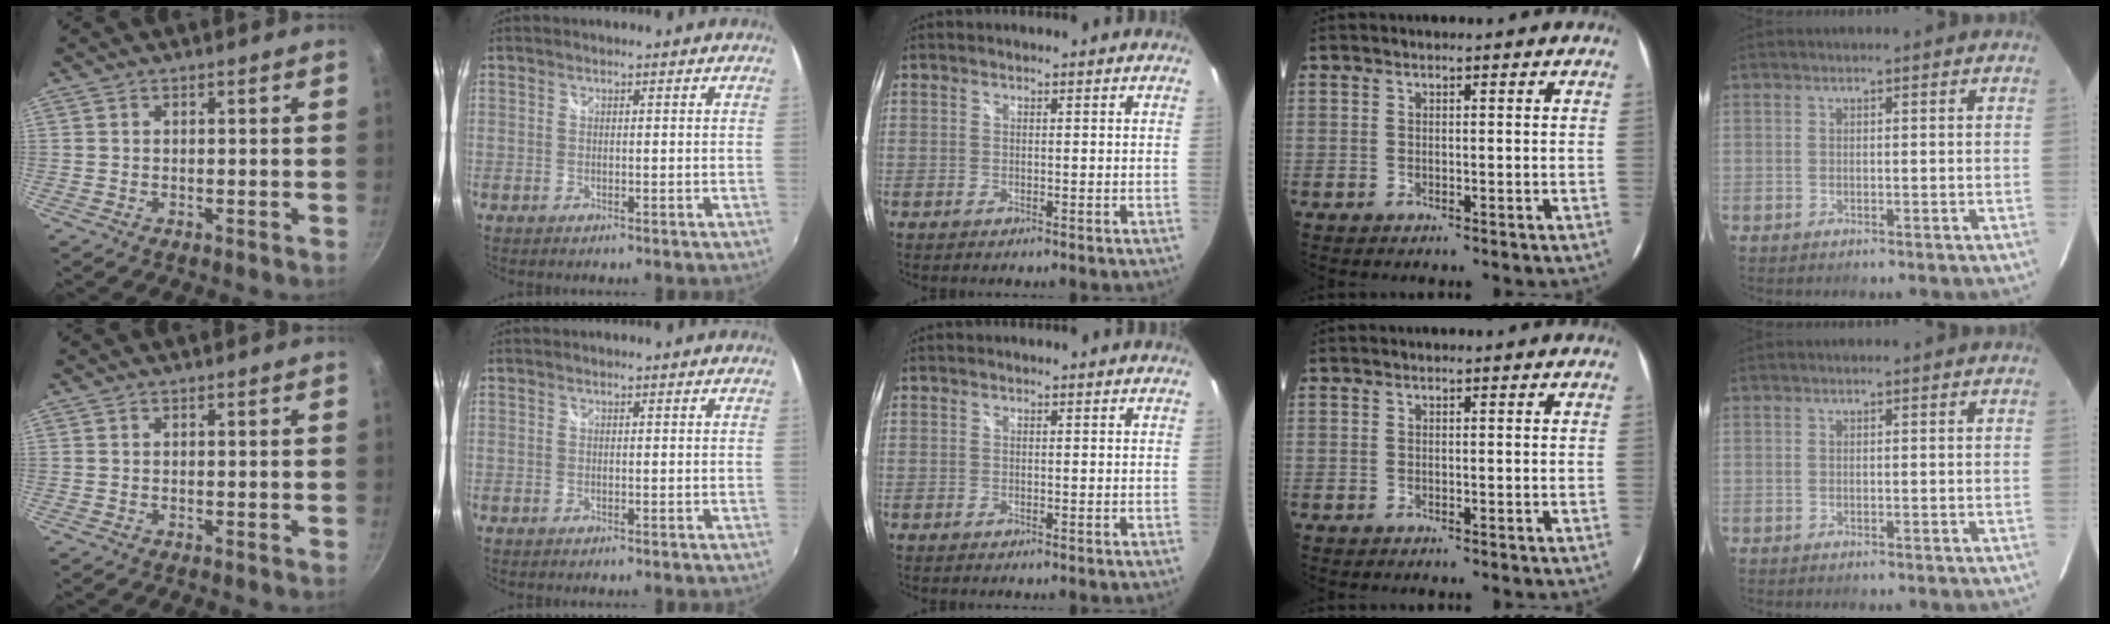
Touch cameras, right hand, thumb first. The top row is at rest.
{}